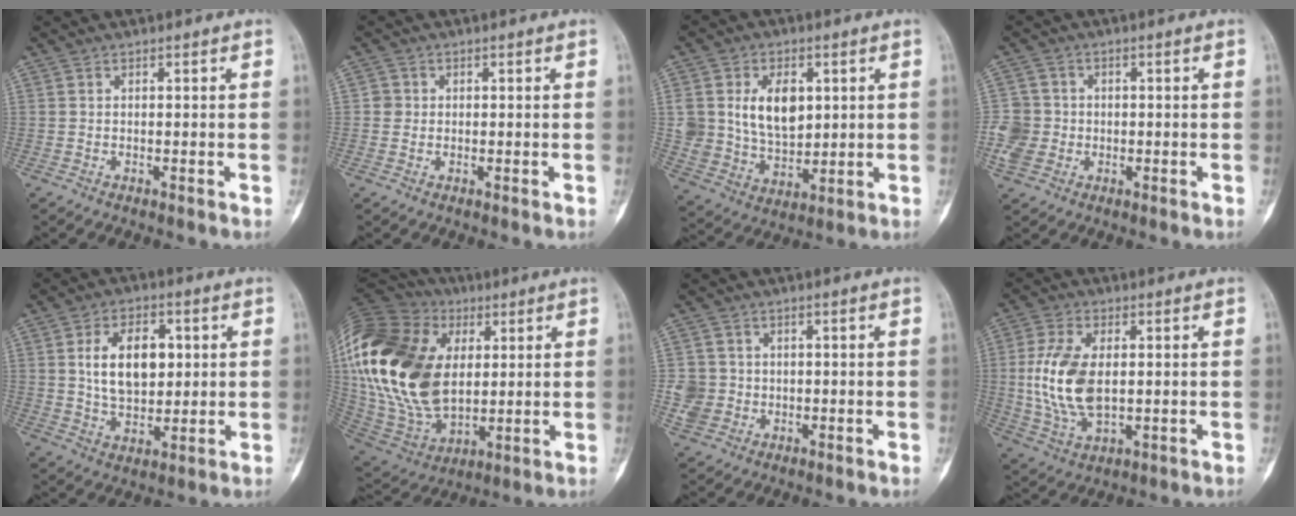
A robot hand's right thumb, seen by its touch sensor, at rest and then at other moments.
{"total": 2.0, "force": [0.2, 1.9, 0.3], "torque": [0.005, 0.005, 0.002]}
{"total": 12.6, "force": [3.2, 8.7, 8.5], "torque": [-0.118, -0.017, 0.071]}
{"total": 6.2, "force": [-0.9, 5.8, 2.0], "torque": [-0.028, 0.010, -0.014]}
{"total": 12.0, "force": [2.3, 7.5, 9.1], "torque": [-0.125, -0.004, 0.043]}
{"total": 31.6, "force": [5.1, 20.6, 23.3], "torque": [-0.482, -0.004, 0.104]}
{"total": 5.2, "force": [-0.1, 5.1, 1.0], "torque": [-0.003, 0.005, 0.003]}
{"total": 13.1, "force": [0.6, 7.4, 10.8], "torque": [-0.223, -0.005, 0.020]}